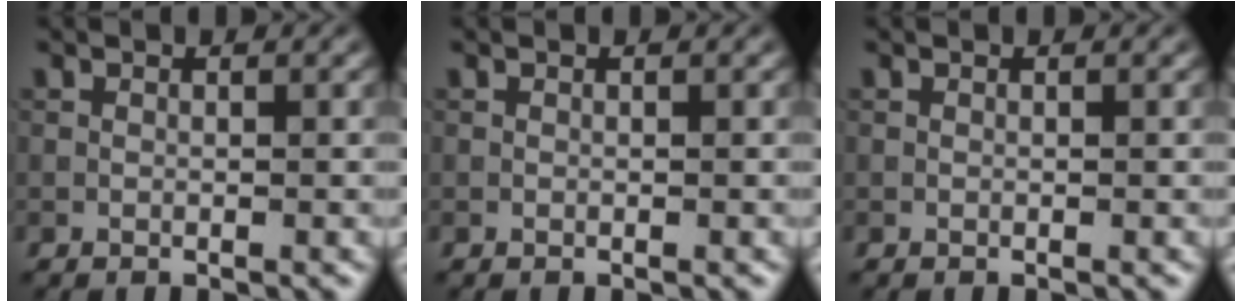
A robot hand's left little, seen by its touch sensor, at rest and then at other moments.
{"total": 0.0}
{"total": 0.0}